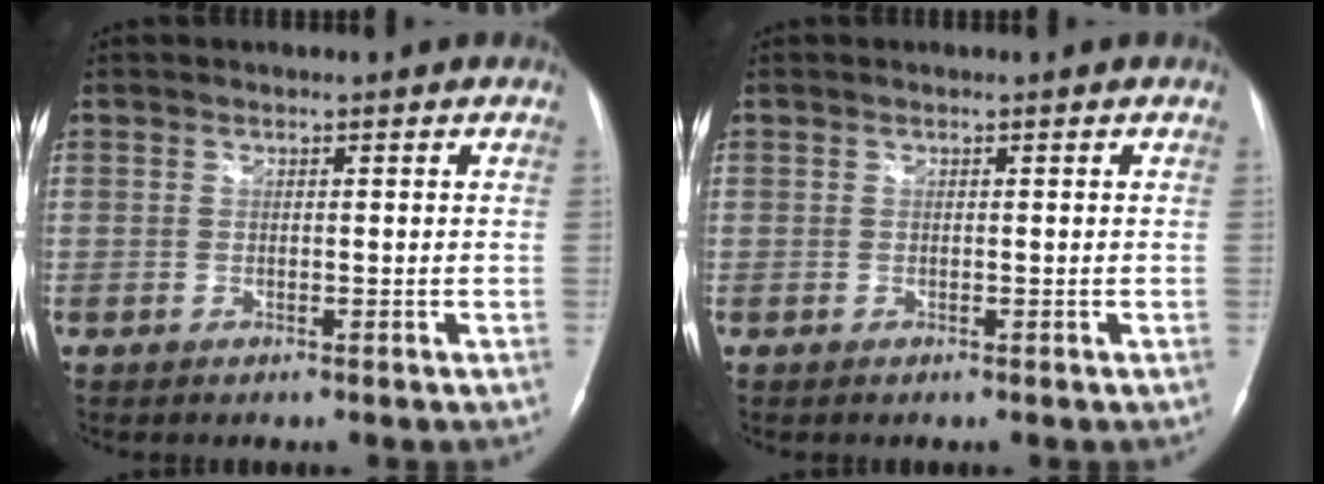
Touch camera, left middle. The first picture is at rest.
{"total": 0.0}